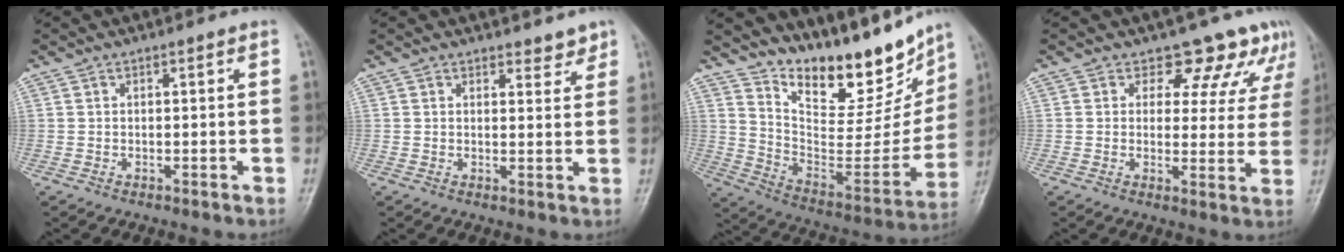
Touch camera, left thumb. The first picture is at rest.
{"total": 2.9, "force": [2.5, 1.3, 0.7], "torque": [0.011, -0.017, 0.031]}
{"total": 21.8, "force": [17.1, 7.9, 11.0], "torque": [-0.123, -0.103, 0.277]}
{"total": 9.7, "force": [7.8, 5.4, 1.7], "torque": [0.033, -0.038, 0.069]}